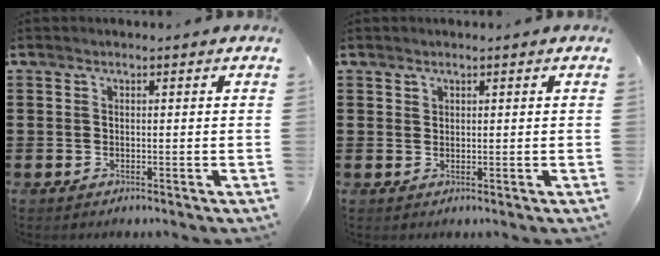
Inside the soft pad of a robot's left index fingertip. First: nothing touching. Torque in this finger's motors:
{"motor_torque": [0.17, -0.04, 0.02, -0.01]}